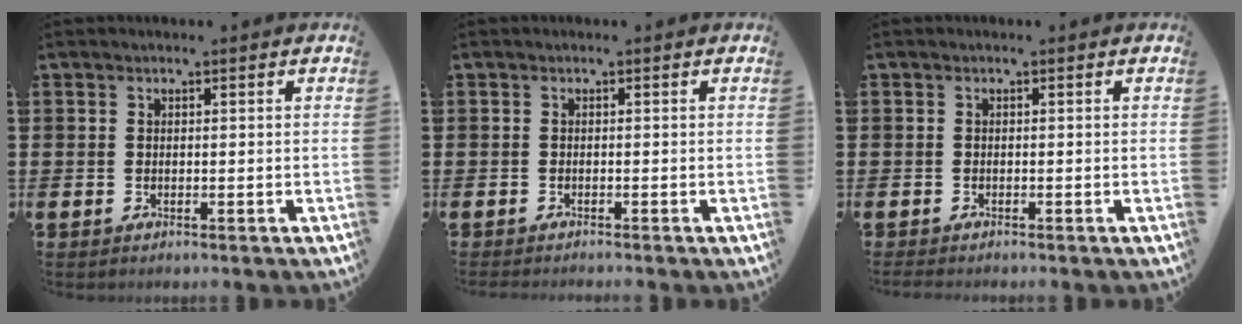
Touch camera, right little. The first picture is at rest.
{"total": 0.7, "force": [-0.6, -0.1, 0.1], "torque": [-0.002, -0.002, -0.013]}
{"total": 0.6, "force": [-0.6, 0.0, 0.2], "torque": [-0.004, -0.003, -0.012]}